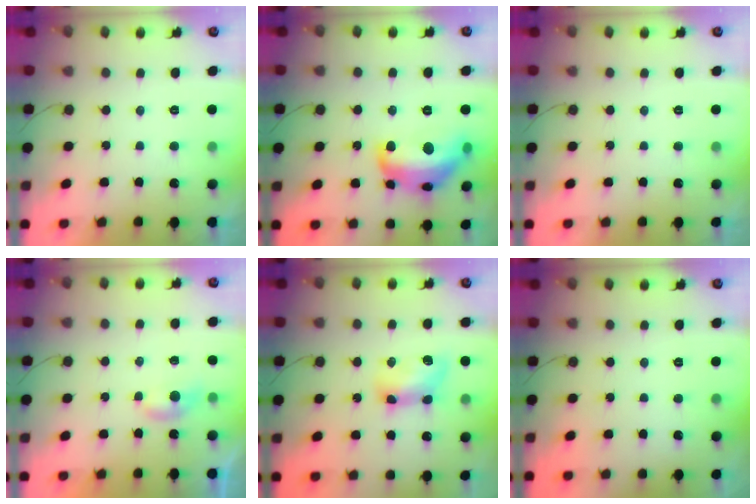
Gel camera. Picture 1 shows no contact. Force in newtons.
{"total": 17.8, "press": 17.8, "slide": 0.9}
{"total": 0.0}
{"total": 3.5, "press": 3.4, "slide": 0.5}
{"total": 9.6, "press": 9.6, "slide": 0.2}
{"total": 0.0}